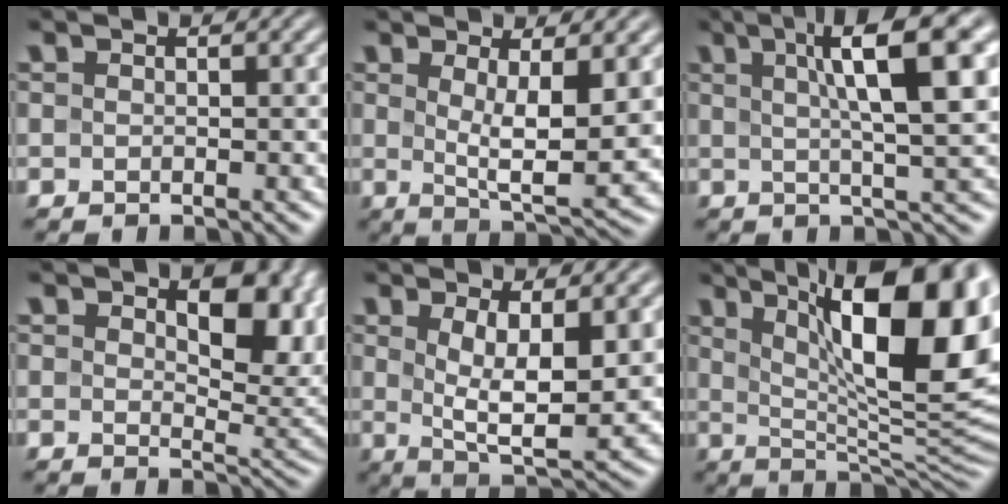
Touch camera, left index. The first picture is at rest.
{"total": 6.1, "force": [1.2, 1.5, 5.8], "torque": [-0.094, -0.016, 0.025]}
{"total": 9.7, "force": [3.2, 2.1, 8.9], "torque": [-0.110, 0.018, 0.043]}
{"total": 8.0, "force": [2.3, 4.2, 6.4], "torque": [-0.092, -0.007, 0.039]}
{"total": 6.8, "force": [1.4, 2.4, 6.2], "torque": [-0.111, -0.014, 0.029]}
{"total": 15.4, "force": [5.2, 5.0, 13.6], "torque": [-0.184, -0.001, 0.086]}